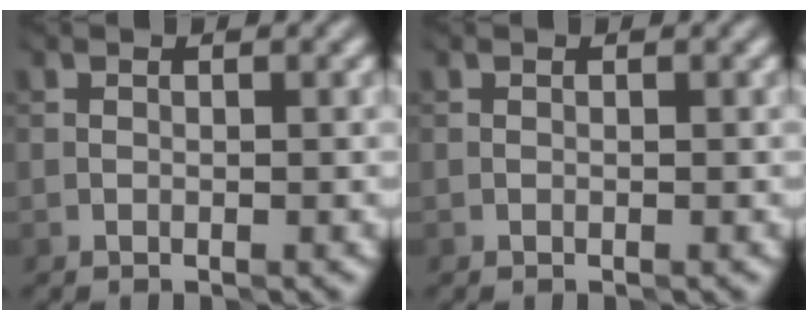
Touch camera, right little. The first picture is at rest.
{"total": 0.0}